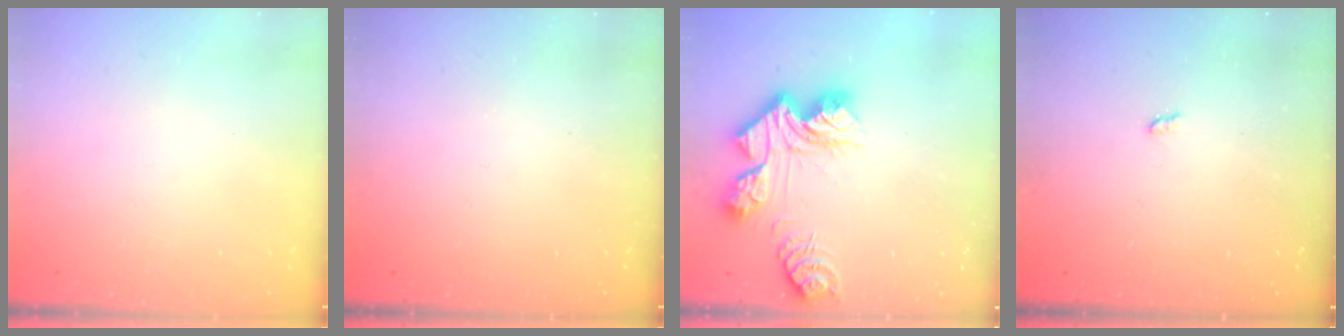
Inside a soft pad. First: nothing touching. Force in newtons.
{"total": 0.0}
{"total": 14.1, "press": 14.1, "slide": 1.5}
{"total": 1.2, "press": 1.2, "slide": 0.2}